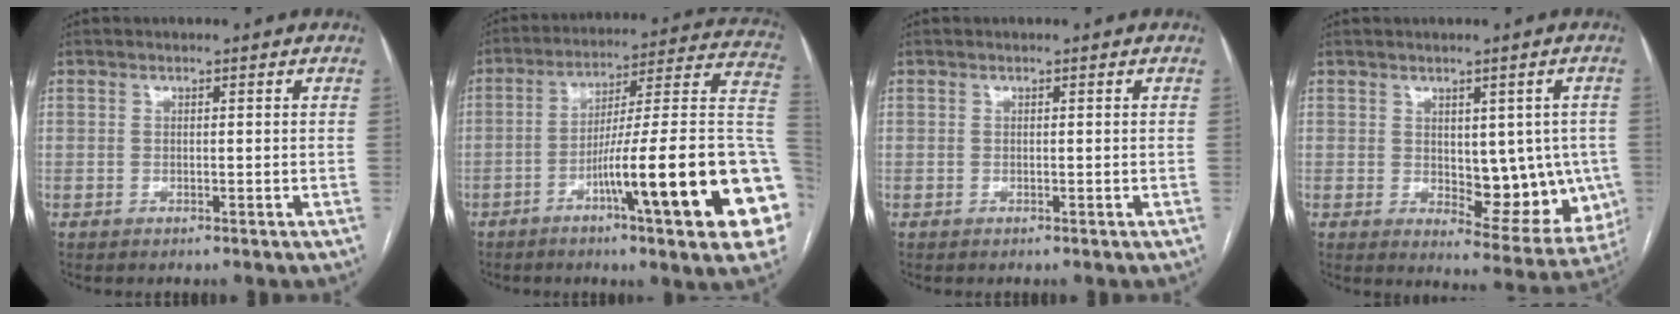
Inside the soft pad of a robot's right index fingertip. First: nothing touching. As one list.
[{"total": 24.2, "force": [-7.1, 0.6, 23.1], "torque": [-0.241, 0.003, -0.110]}, {"total": 0.0}, {"total": 11.5, "force": [-0.4, 5.5, 10.1], "torque": [-0.105, -0.002, 0.011]}]